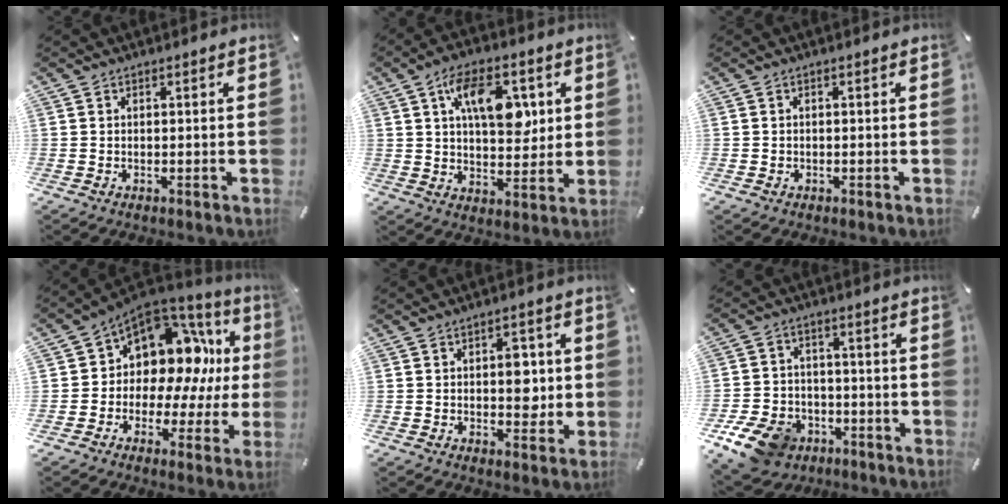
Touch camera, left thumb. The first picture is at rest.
{"total": 13.8, "force": [4.5, 7.9, 10.4], "torque": [-0.142, -0.003, 0.075]}
{"total": 0.8, "force": [-0.4, 0.7, 0.2], "torque": [-0.004, 0.003, -0.009]}
{"total": 11.9, "force": [3.4, 9.5, 6.2], "torque": [-0.084, -0.044, 0.061]}
{"total": 6.6, "force": [0.3, 4.3, 5.0], "torque": [-0.057, -0.003, -0.003]}
{"total": 11.2, "force": [-6.8, 7.8, 4.4], "torque": [-0.082, 0.049, -0.122]}